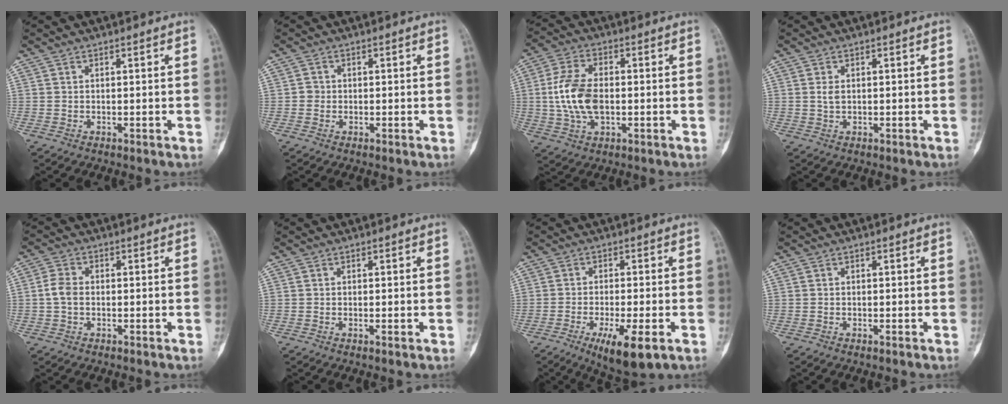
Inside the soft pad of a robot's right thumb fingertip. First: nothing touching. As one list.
[{"total": 1.3, "force": [-0.2, 1.2, 0.2], "torque": [0.004, 0.005, -0.006]}, {"total": 10.9, "force": [-0.5, 6.3, 8.8], "torque": [-0.179, 0.009, -0.011]}, {"total": 2.1, "force": [-0.1, 1.2, 1.7], "torque": [-0.036, 0.002, -0.004]}, {"total": 3.6, "force": [-0.6, 2.5, 2.5], "torque": [-0.052, 0.008, -0.019]}, {"total": 0.6, "force": [-0.1, 0.1, 0.6], "torque": [-0.007, 0.000, -0.001]}, {"total": 9.5, "force": [-4.1, 2.3, 8.2], "torque": [-0.134, -0.010, -0.061]}, {"total": 0.0}]